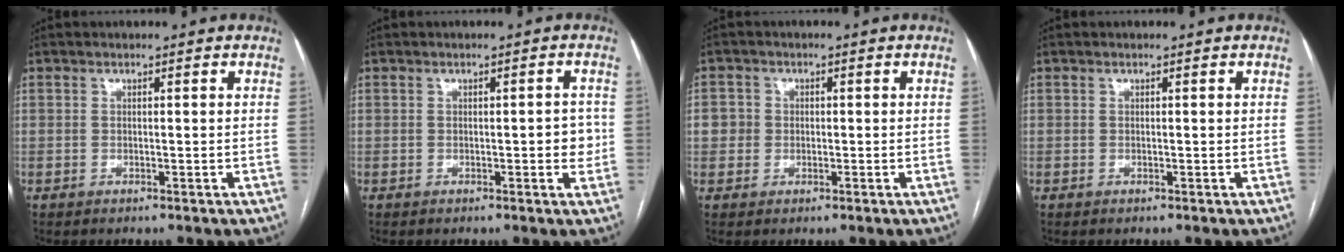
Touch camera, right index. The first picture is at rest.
{"total": 2.6, "force": [-0.3, 0.9, 2.4], "torque": [-0.024, 0.003, -0.004]}
{"total": 2.8, "force": [0.0, 2.7, 0.4], "torque": [0.005, 0.013, -0.001]}
{"total": 0.0}